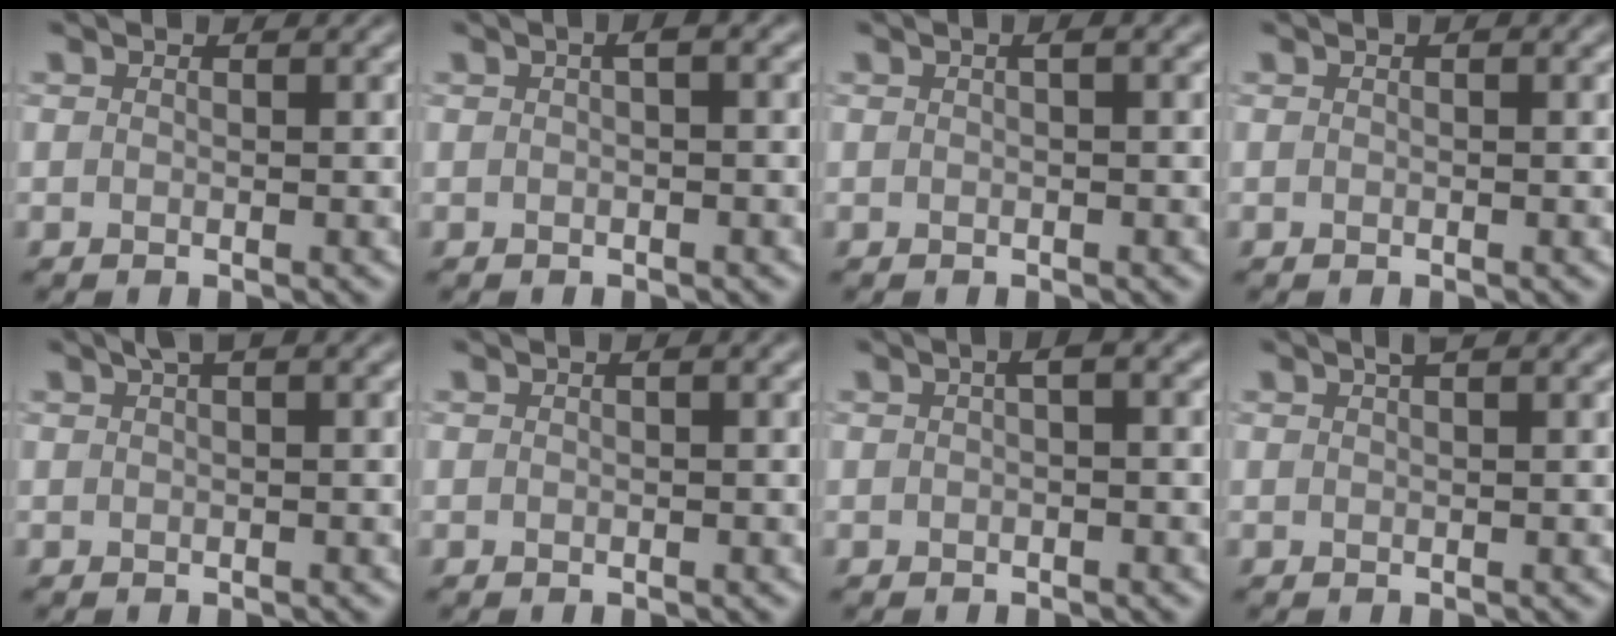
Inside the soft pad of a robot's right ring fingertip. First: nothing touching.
{"total": 1.1, "force": [0.2, 0.2, 1.0], "torque": [-0.021, 0.009, 0.002]}
{"total": 0.9, "force": [0.2, 0.2, 0.8], "torque": [-0.016, 0.006, 0.004]}
{"total": 0.0}
{"total": 1.3, "force": [0.7, 0.4, 1.0], "torque": [-0.015, 0.012, 0.012]}
{"total": 0.6, "force": [0.1, 0.2, 0.5], "torque": [-0.009, 0.004, 0.002]}
{"total": 1.4, "force": [0.1, 0.4, 1.3], "torque": [-0.023, 0.010, 0.001]}
{"total": 0.9, "force": [0.6, 0.2, 0.7], "torque": [-0.013, 0.009, 0.010]}